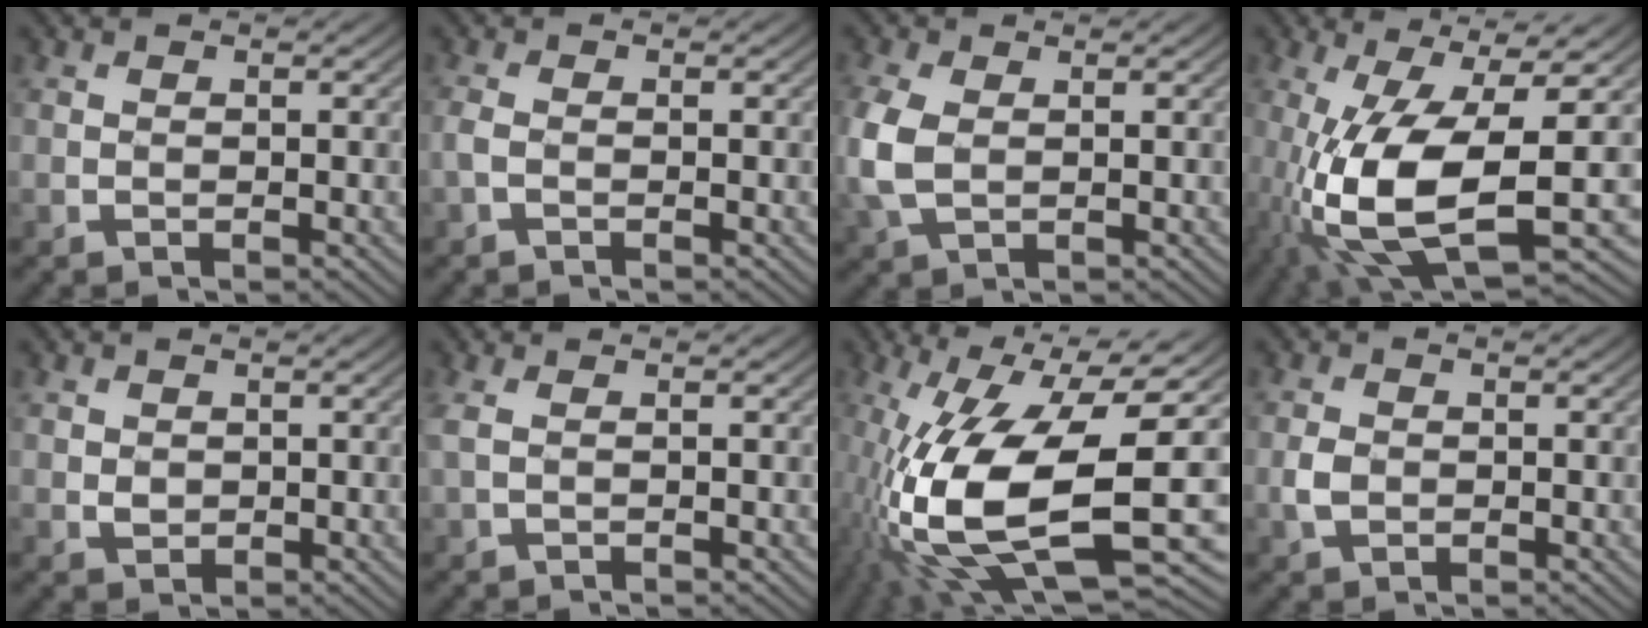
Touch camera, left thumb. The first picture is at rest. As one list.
[{"total": 1.8, "force": [-0.8, 1.0, 1.3], "torque": [-0.042, 0.005, -0.020]}, {"total": 6.3, "force": [0.0, 4.2, 4.6], "torque": [-0.157, 0.002, -0.003]}, {"total": 15.1, "force": [-5.0, 5.4, 13.1], "torque": [-0.275, -0.021, -0.088]}, {"total": 1.5, "force": [0.4, 1.3, 0.7], "torque": [-0.030, -0.001, 0.004]}, {"total": 2.0, "force": [0.3, 0.9, 1.7], "torque": [-0.051, 0.004, 0.005]}, {"total": 18.7, "force": [-6.0, 6.7, 16.3], "torque": [-0.315, -0.009, -0.113]}, {"total": 2.2, "force": [-0.8, 1.7, 1.2], "torque": [-0.039, 0.001, -0.016]}]